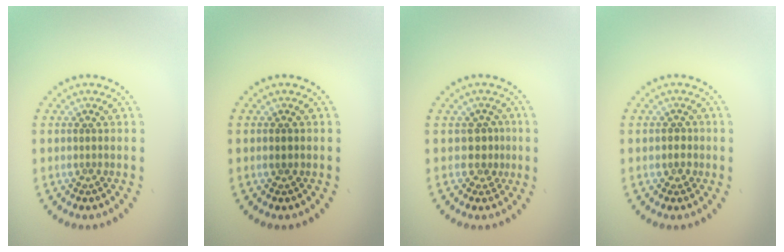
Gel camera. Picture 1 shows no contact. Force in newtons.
{"total": 0.8, "press": 0.8, "slide": 0.0}
{"total": 2.0, "press": 1.4, "slide": 1.4}
{"total": 1.4, "press": 1.2, "slide": 0.7}